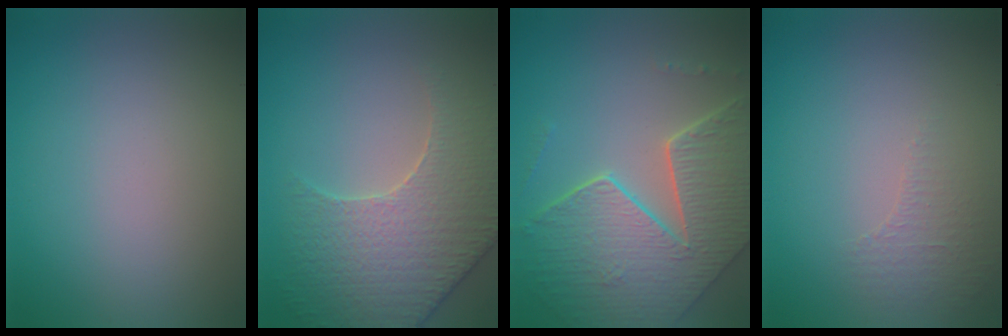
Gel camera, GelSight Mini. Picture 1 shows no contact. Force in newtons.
{"total": 5.7, "press": 5.2, "slide": 2.1}
{"total": 8.1, "press": 5.9, "slide": 5.5}
{"total": 0.9, "press": 0.5, "slide": 0.8}